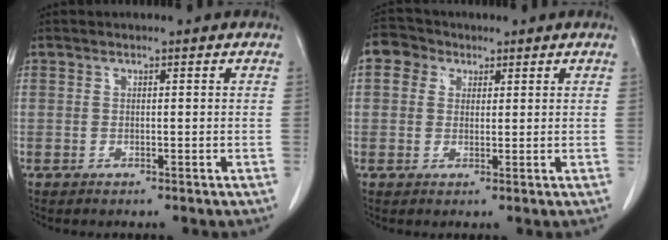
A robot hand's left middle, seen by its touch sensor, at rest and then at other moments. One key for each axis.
{"total": 4.5, "fx": 2.0, "fy": 3.8, "fz": 1.5, "tx": -0.029, "ty": 0.017, "tz": 0.036}